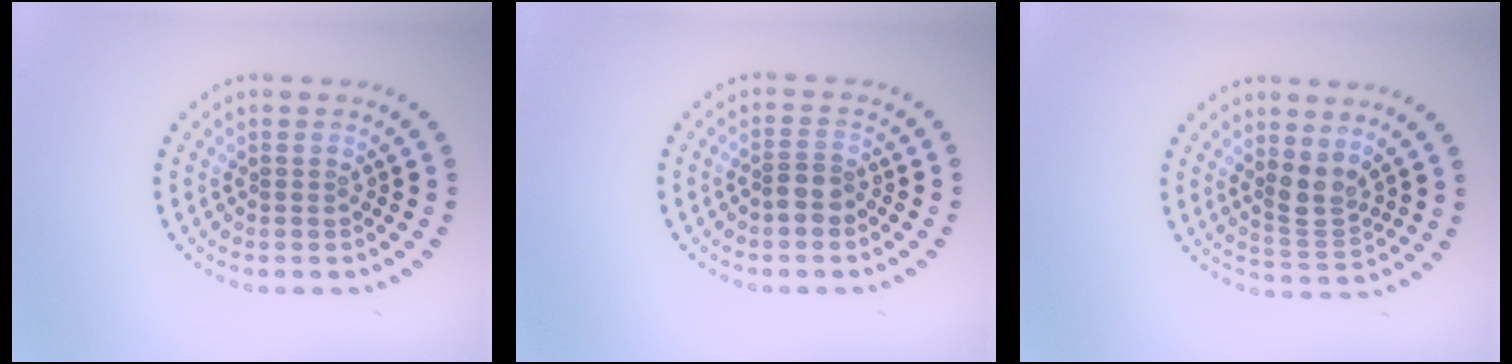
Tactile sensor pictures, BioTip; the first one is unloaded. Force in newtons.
{"total": 2.0, "press": 1.7, "slide": 1.1}
{"total": 2.7, "press": 2.2, "slide": 1.6}